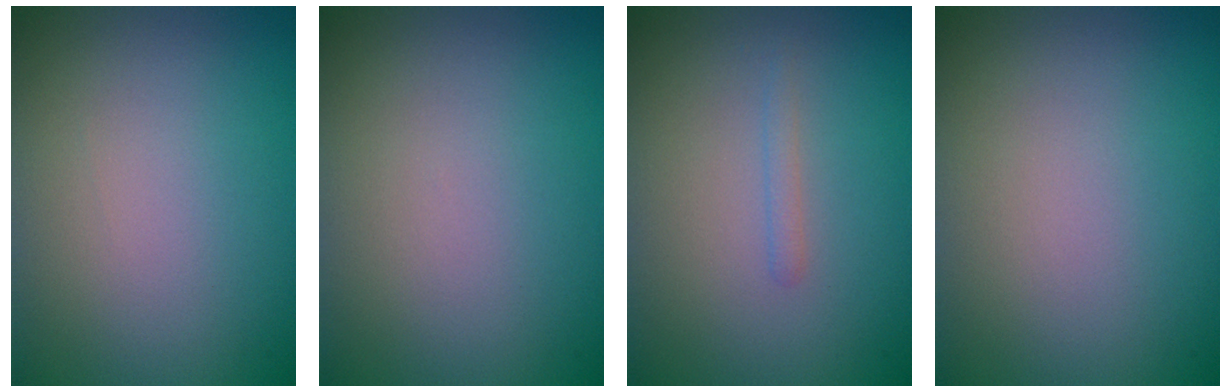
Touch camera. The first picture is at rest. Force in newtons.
{"total": 0.0}
{"total": 0.7, "press": 0.7, "slide": 0.1}
{"total": 0.0}